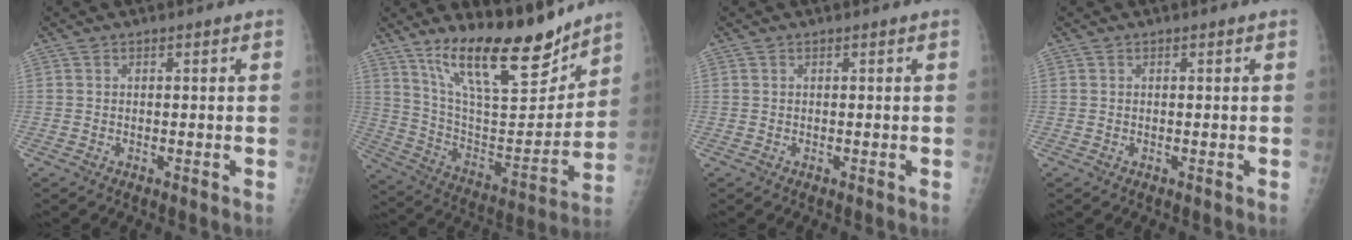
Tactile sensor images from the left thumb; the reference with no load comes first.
{"total": 21.1, "force": [15.8, 6.2, 12.5], "torque": [-0.167, -0.094, 0.276]}
{"total": 0.0}
{"total": 0.0}